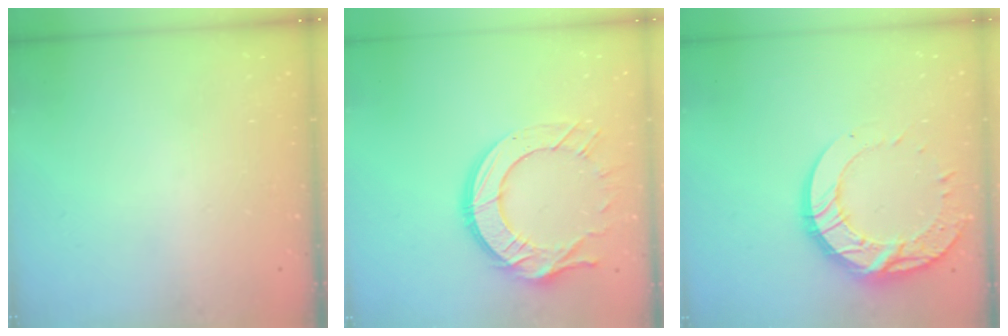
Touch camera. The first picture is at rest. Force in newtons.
{"total": 14.7, "press": 14.6, "slide": 1.2}
{"total": 17.3, "press": 17.2, "slide": 1.9}